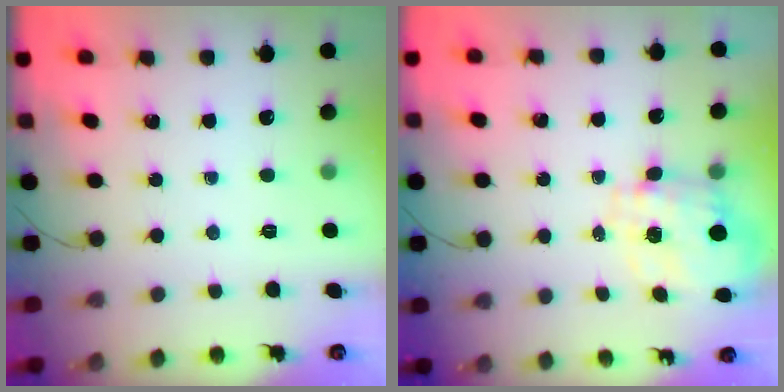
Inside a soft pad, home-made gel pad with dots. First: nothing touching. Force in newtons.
{"total": 3.3, "press": 3.1, "slide": 1.3}